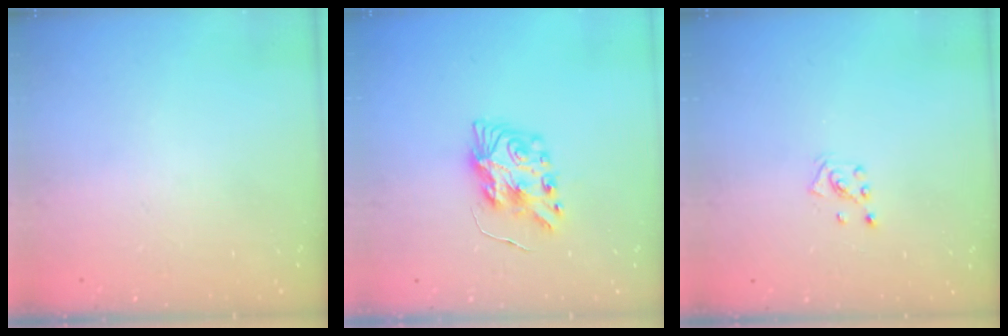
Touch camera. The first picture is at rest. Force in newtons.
{"total": 8.7, "press": 8.7, "slide": 0.3}
{"total": 2.2, "press": 2.2, "slide": 0.3}